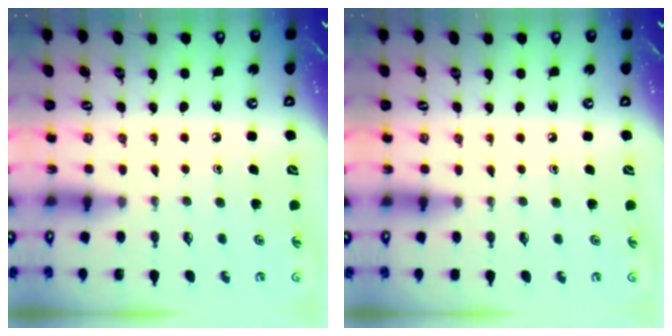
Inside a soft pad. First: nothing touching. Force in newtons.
{"total": 2.8, "press": 2.7, "slide": 0.4}